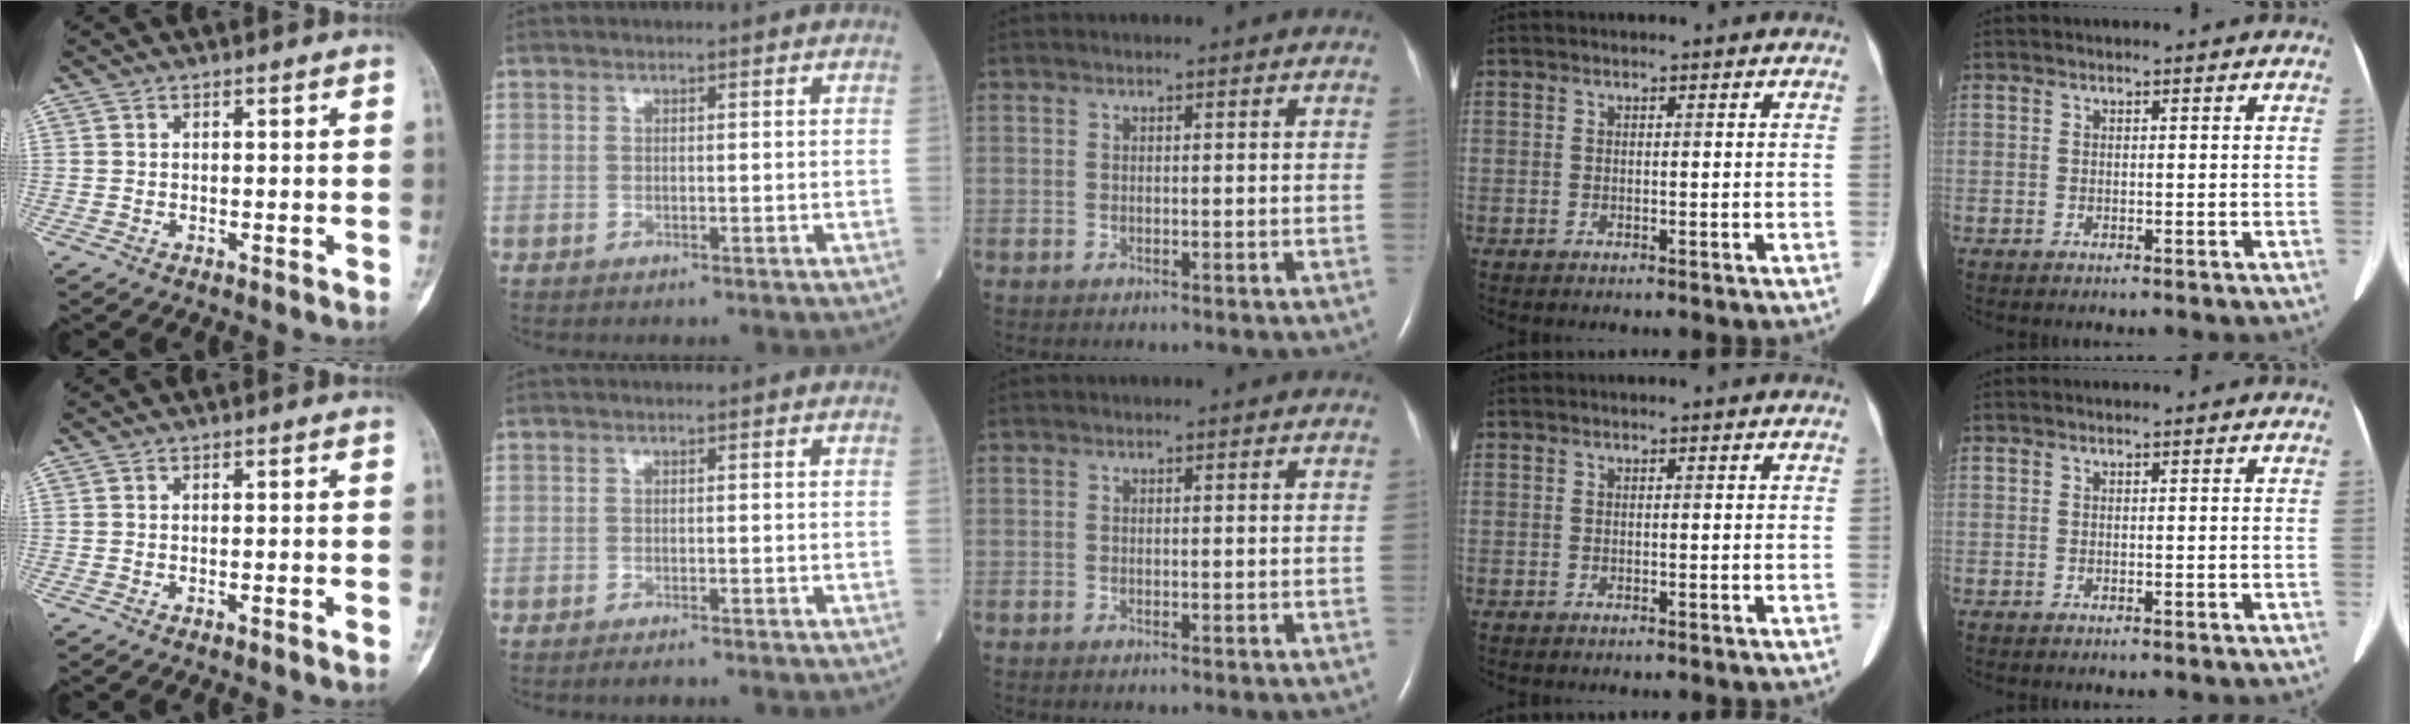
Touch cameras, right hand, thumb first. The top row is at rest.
{"thumb": {"total": 1.0, "force": [-0.6, 0.0, 0.8], "torque": [-0.017, 0.003, -0.006]}, "index": {"total": 1.9, "force": [-1.7, 0.0, 0.9], "torque": [-0.010, -0.001, -0.022]}}